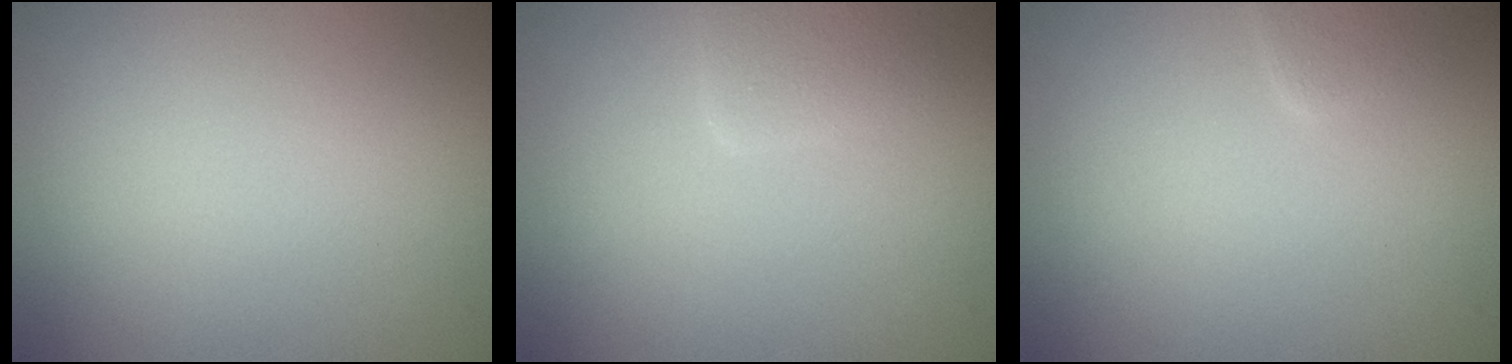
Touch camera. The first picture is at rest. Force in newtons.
{"total": 2.9, "press": 2.9, "slide": 0.3}
{"total": 1.8, "press": 1.8, "slide": 0.1}